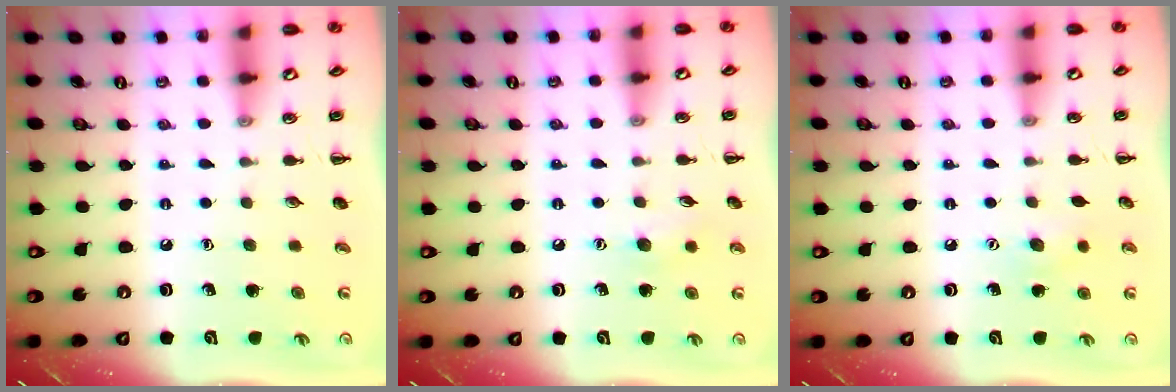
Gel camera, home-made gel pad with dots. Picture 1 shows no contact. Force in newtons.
{"total": 6.0, "press": 5.8, "slide": 1.5}
{"total": 6.3, "press": 6.1, "slide": 1.5}